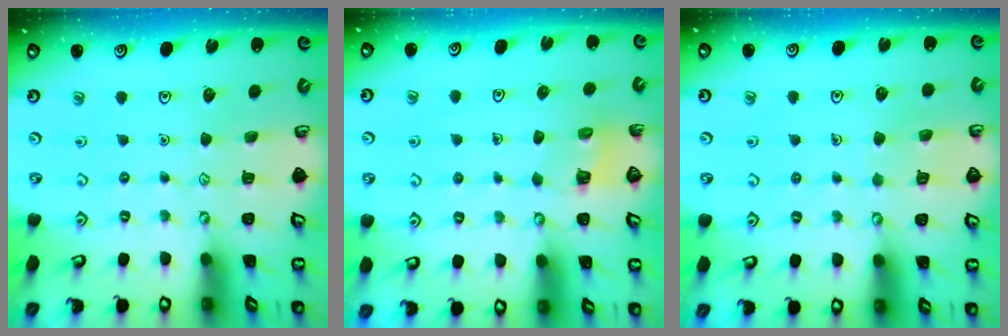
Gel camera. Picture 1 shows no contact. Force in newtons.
{"total": 3.3, "press": 3.3, "slide": 0.1}
{"total": 4.6, "press": 4.6, "slide": 0.3}